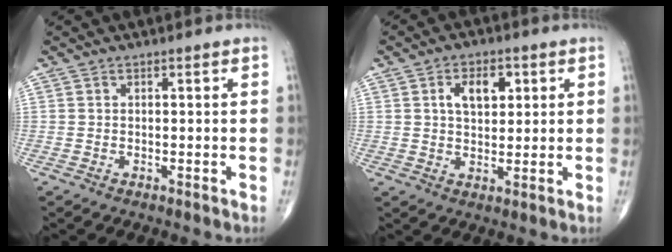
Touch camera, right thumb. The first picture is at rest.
{"total": 6.5, "force": [2.0, 3.9, 4.8], "torque": [-0.060, -0.004, 0.033]}